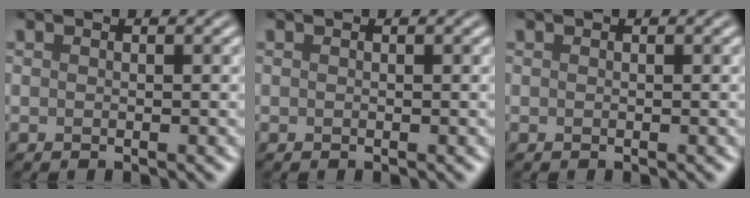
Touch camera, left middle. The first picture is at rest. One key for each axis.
{"total": 0.0}
{"total": 0.0}